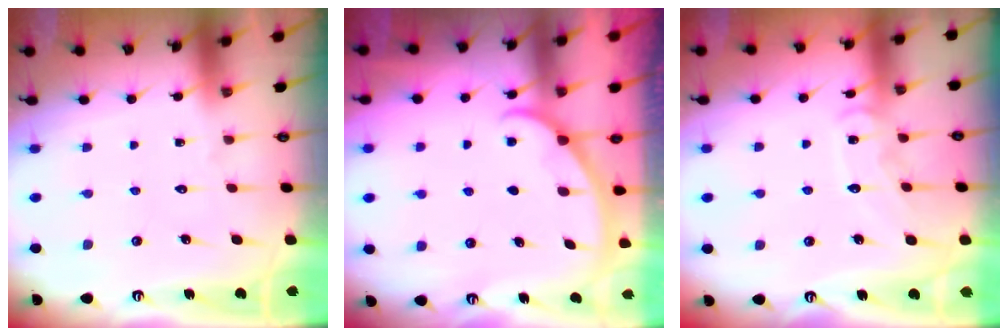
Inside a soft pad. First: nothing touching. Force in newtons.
{"total": 1.4, "press": 1.4, "slide": 0.2}
{"total": 9.3, "press": 9.3, "slide": 0.7}